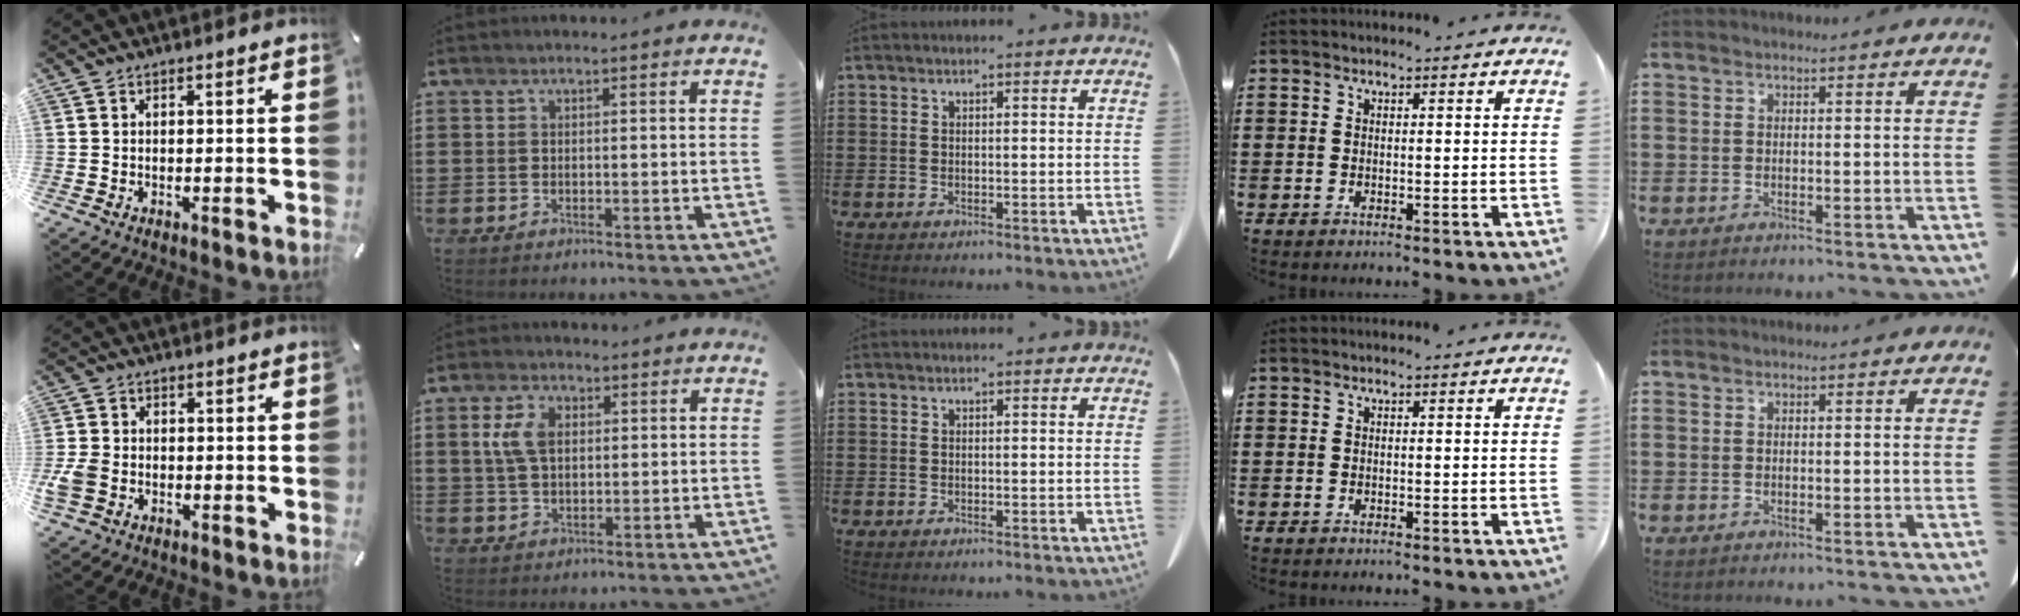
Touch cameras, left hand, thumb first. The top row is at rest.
{"thumb": {"total": 5.1, "force": [-1.6, 3.9, 2.8], "torque": [-0.072, 0.002, -0.033]}, "index": {"total": 5.5, "force": [1.6, 3.4, 4.0], "torque": [-0.098, 0.011, 0.024]}}